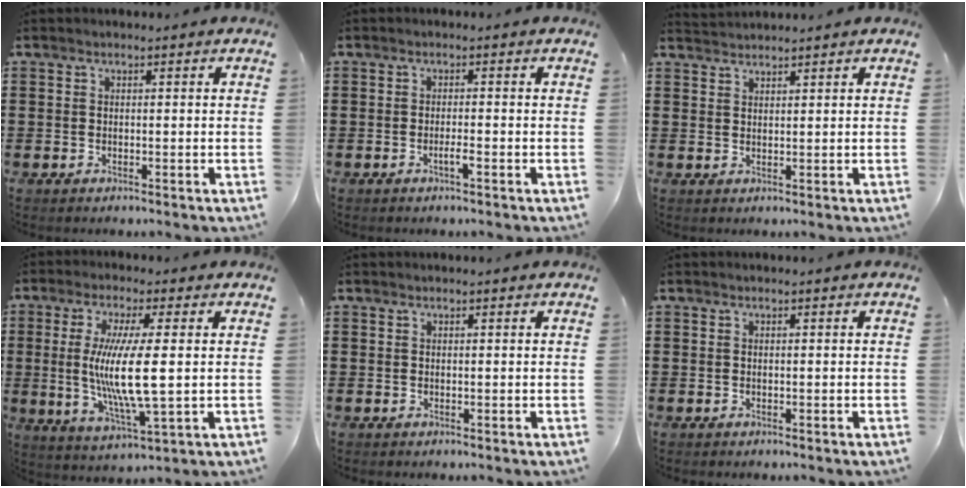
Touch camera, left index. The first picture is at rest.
{"total": 1.6, "force": [-0.7, 0.1, 1.5], "torque": [-0.025, -0.002, -0.013]}
{"total": 1.5, "force": [1.5, -0.1, -0.2], "torque": [0.000, 0.003, 0.030]}
{"total": 10.1, "force": [0.8, 1.6, 9.9], "torque": [-0.204, -0.010, 0.007]}
{"total": 0.0}
{"total": 0.0}